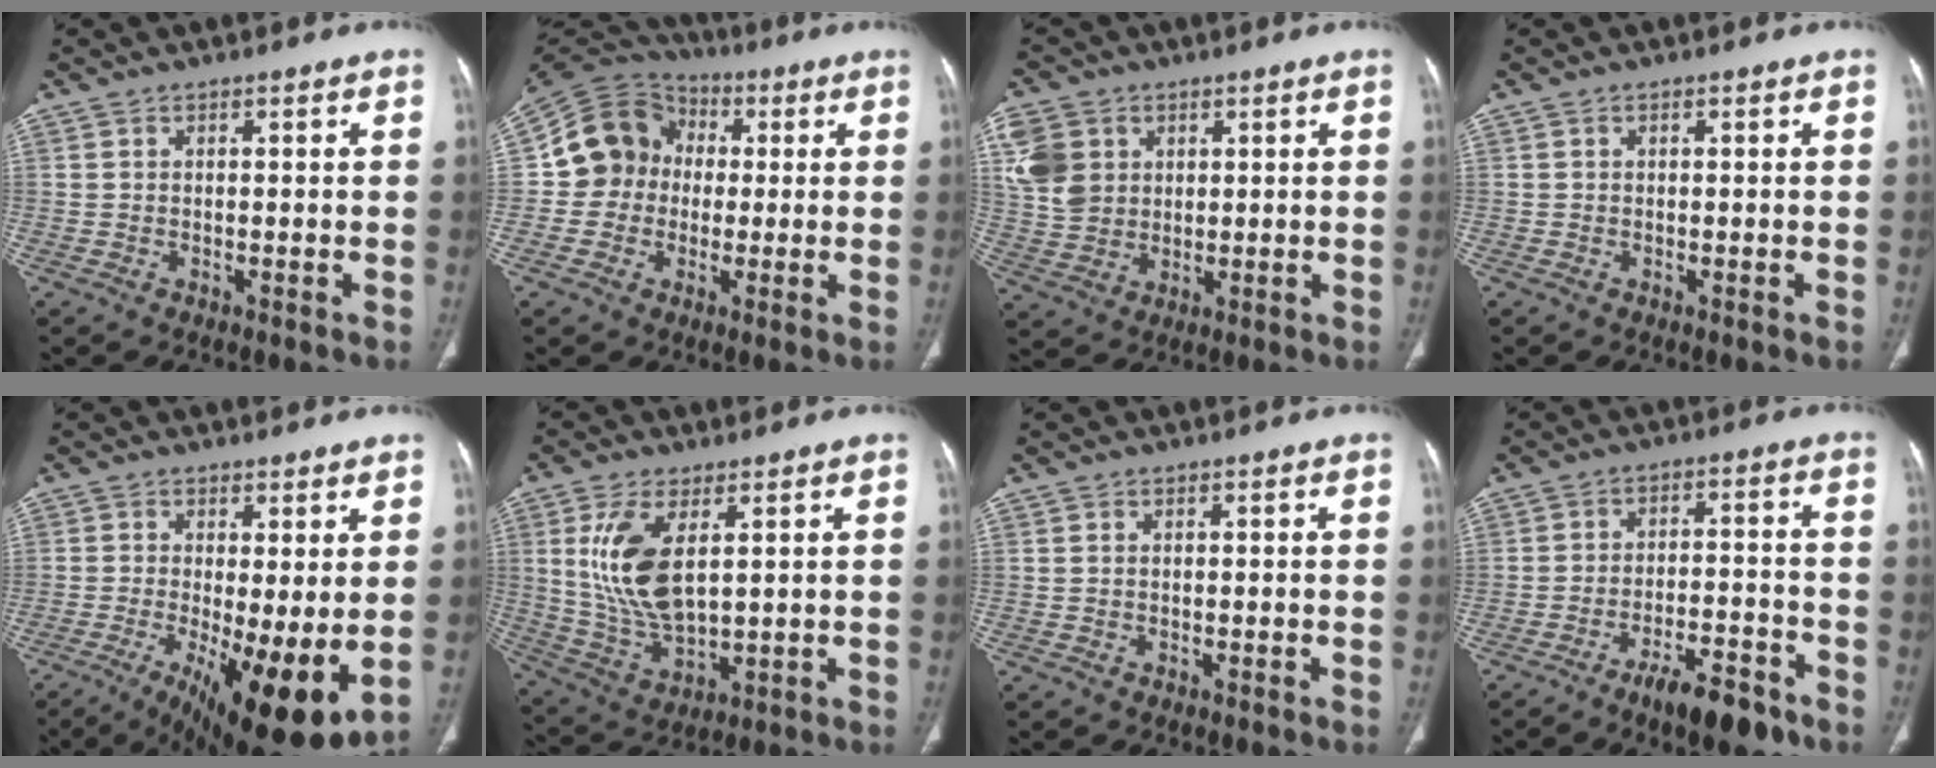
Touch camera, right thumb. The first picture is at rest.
{"total": 11.9, "force": [0.2, 10.9, 4.7], "torque": [-0.063, 0.027, -0.007]}
{"total": 9.5, "force": [3.2, 7.7, 4.5], "torque": [-0.075, -0.003, 0.069]}
{"total": 0.0}
{"total": 15.0, "force": [-2.7, 4.6, 14.0], "torque": [-0.208, -0.028, -0.023]}
{"total": 12.8, "force": [3.6, 6.1, 10.7], "torque": [-0.215, -0.018, 0.084]}
{"total": 0.0}
{"total": 9.7, "force": [-6.4, 3.0, 6.6], "torque": [-0.094, 0.037, -0.099]}